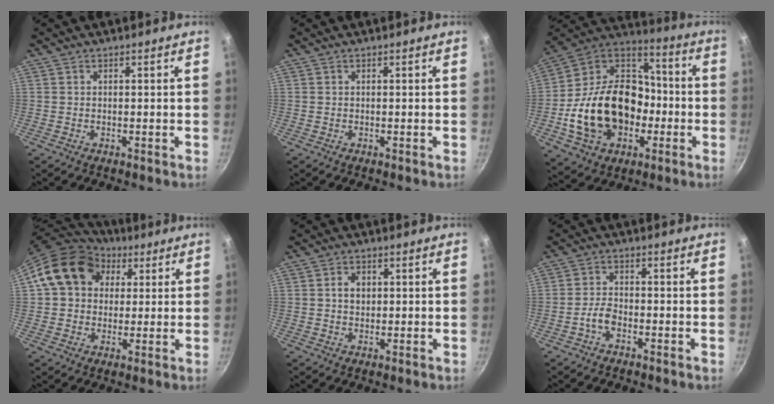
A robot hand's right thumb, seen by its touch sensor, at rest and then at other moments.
{"total": 0.0}
{"total": 26.0, "force": [-5.1, 18.8, 17.1], "torque": [-0.276, 0.066, -0.078]}
{"total": 15.6, "force": [4.5, 12.6, 7.9], "torque": [-0.119, 0.020, 0.064]}
{"total": 3.1, "force": [0.6, 2.5, 1.8], "torque": [-0.015, 0.000, 0.007]}
{"total": 3.1, "force": [-1.8, 1.5, 2.1], "torque": [-0.043, 0.019, -0.039]}